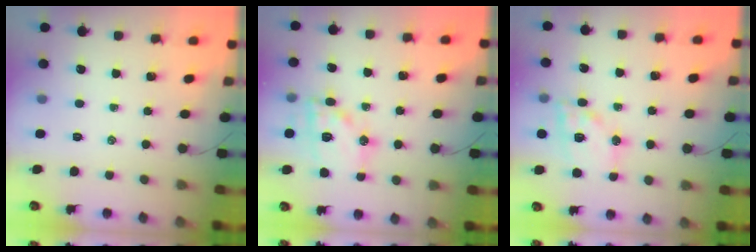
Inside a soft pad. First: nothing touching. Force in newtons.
{"total": 15.6, "press": 15.5, "slide": 1.5}
{"total": 14.4, "press": 14.1, "slide": 2.8}